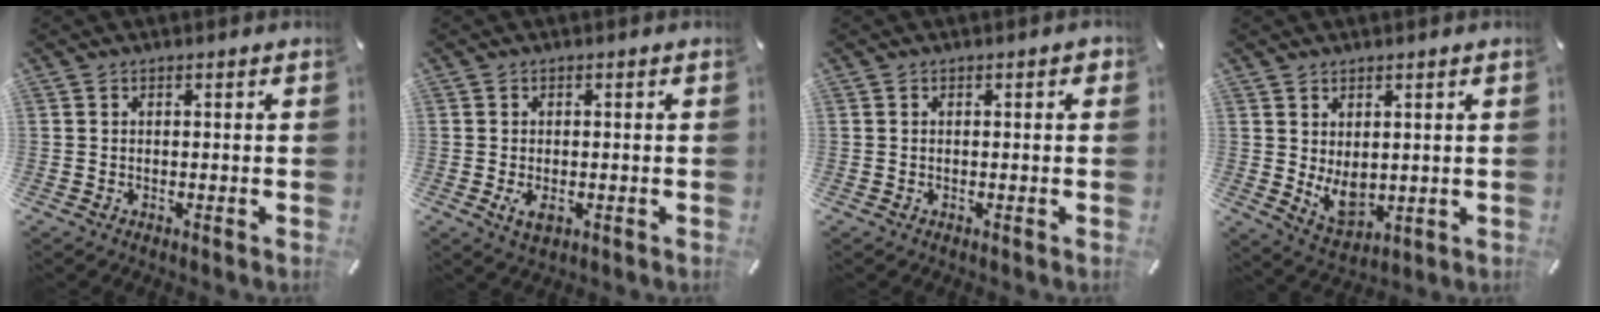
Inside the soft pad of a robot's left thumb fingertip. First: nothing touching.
{"total": 2.9, "force": [-0.7, 1.8, 2.2], "torque": [-0.053, -0.003, -0.014]}
{"total": 0.9, "force": [0.0, 0.5, 0.7], "torque": [-0.014, 0.003, -0.001]}
{"total": 7.1, "force": [1.0, 5.2, 4.8], "torque": [-0.078, -0.011, 0.022]}